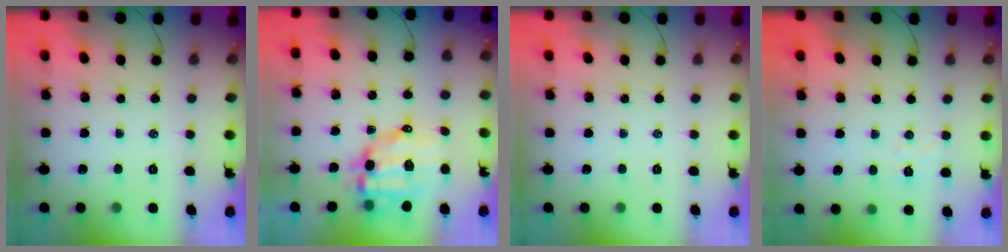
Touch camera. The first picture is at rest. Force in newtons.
{"total": 9.9, "press": 9.7, "slide": 2.2}
{"total": 0.0}
{"total": 3.6, "press": 3.5, "slide": 1.0}